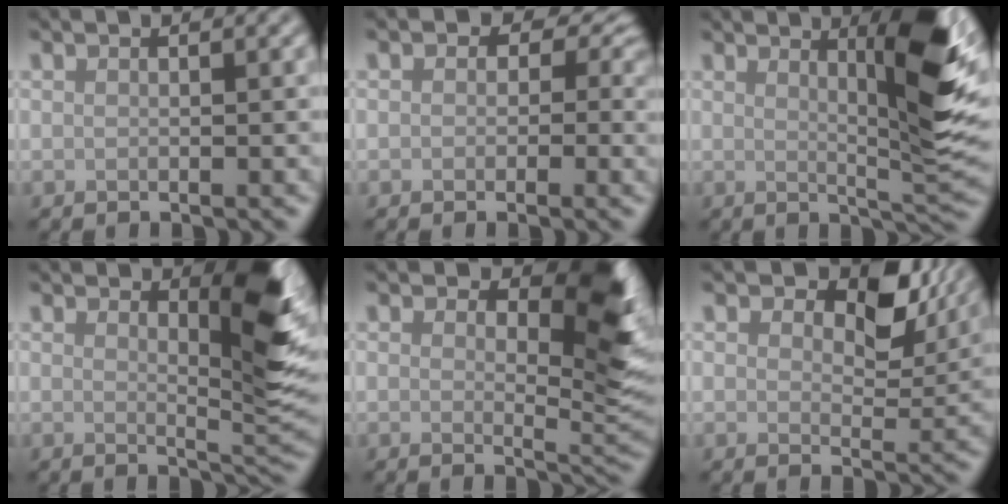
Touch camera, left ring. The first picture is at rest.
{"total": 4.1, "force": [0.7, 3.4, 2.3], "torque": [-0.006, 0.006, -0.001]}
{"total": 7.8, "force": [2.5, 1.1, 7.4], "torque": [-0.098, -0.006, 0.043]}
{"total": 5.2, "force": [2.1, 1.2, 4.7], "torque": [-0.065, -0.013, 0.034]}
{"total": 7.7, "force": [2.8, 3.6, 6.1], "torque": [-0.075, -0.006, 0.039]}
{"total": 7.0, "force": [3.3, 3.9, 4.8], "torque": [-0.065, -0.006, 0.042]}